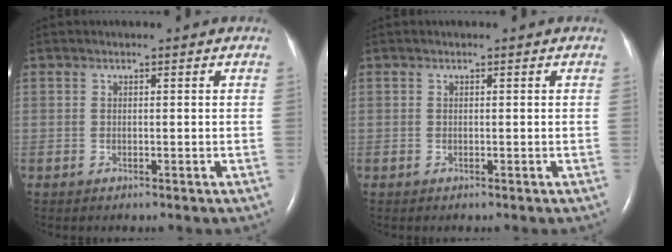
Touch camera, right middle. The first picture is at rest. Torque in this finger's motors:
{"motor_torque": [0.00, 0.00, 0.00, 0.00]}